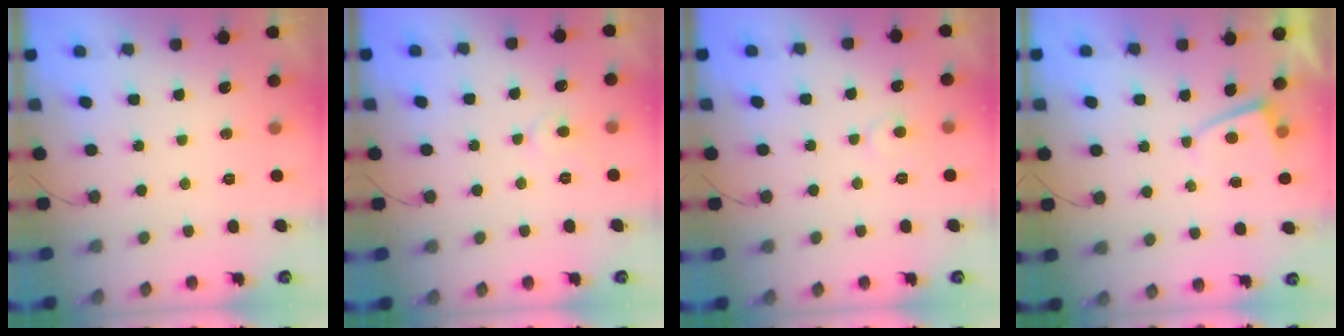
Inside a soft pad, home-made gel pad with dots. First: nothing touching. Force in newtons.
{"total": 3.9, "press": 3.9, "slide": 0.4}
{"total": 5.1, "press": 5.0, "slide": 0.5}
{"total": 2.0, "press": 2.0, "slide": 0.3}